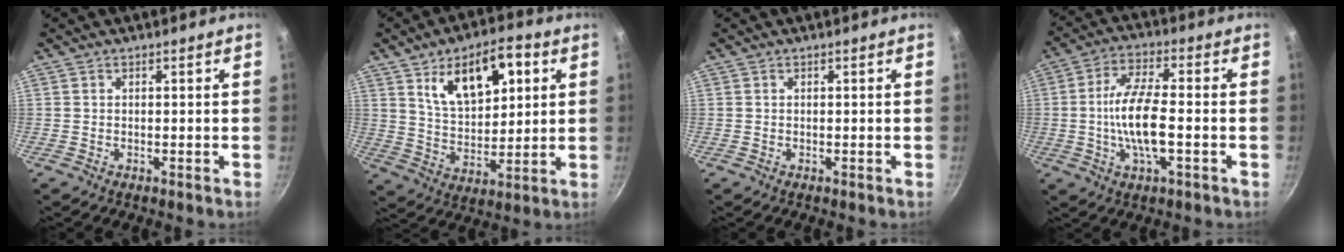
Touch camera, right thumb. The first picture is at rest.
{"total": 14.9, "force": [6.1, 7.7, 11.2], "torque": [-0.144, -0.016, 0.108]}
{"total": 0.0}
{"total": 11.5, "force": [-1.5, 4.0, 10.7], "torque": [-0.213, 0.013, -0.031]}